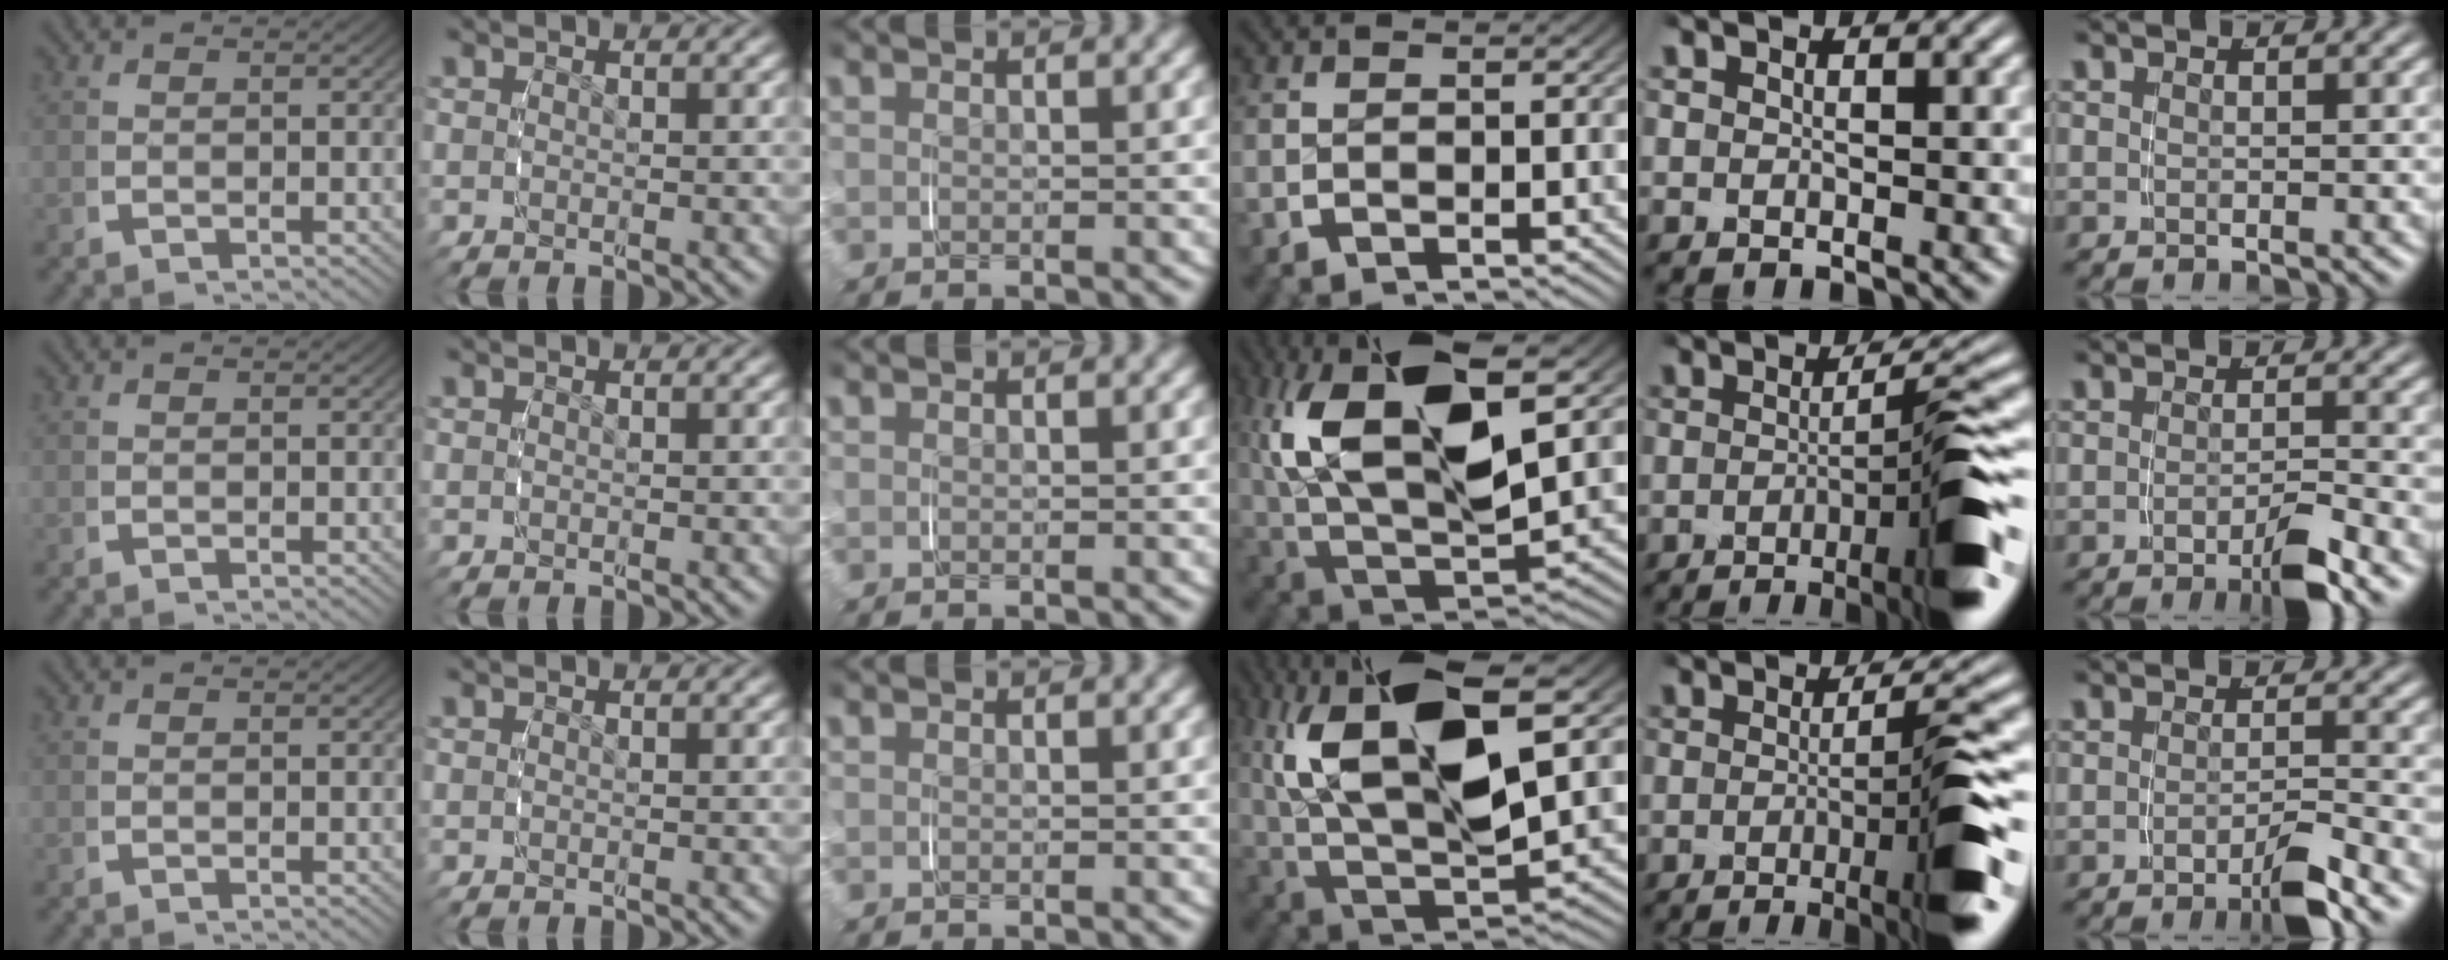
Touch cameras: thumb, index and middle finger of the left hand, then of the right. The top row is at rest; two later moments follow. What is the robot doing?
{"motion": "grasp_and_lifting", "object": "jar lid"}